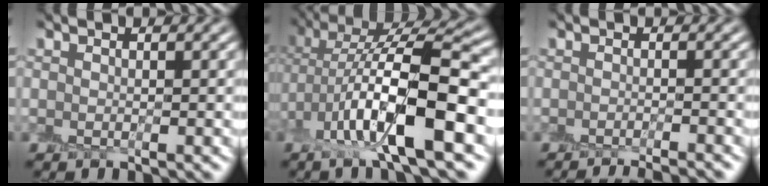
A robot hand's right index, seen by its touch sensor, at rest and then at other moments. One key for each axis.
{"total": 10.4, "fx": -2.5, "fy": 3.3, "fz": 9.6, "tx": -0.180, "ty": 0.007, "tz": -0.053}
{"total": 2.6, "fx": -2.4, "fy": 0.2, "fz": 1.1, "tx": -0.003, "ty": -0.004, "tz": -0.034}